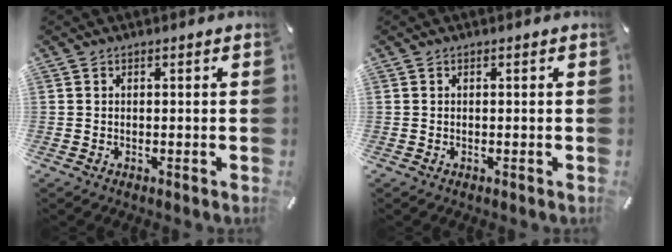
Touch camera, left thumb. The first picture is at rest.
{"total": 0.0}